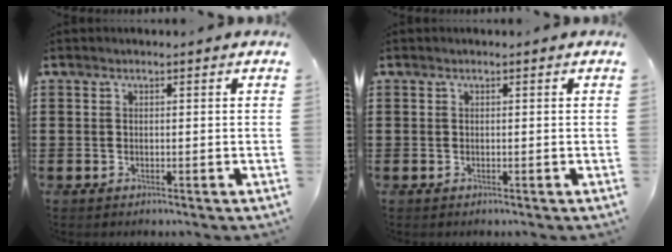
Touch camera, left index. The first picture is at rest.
{"total": 0.0}